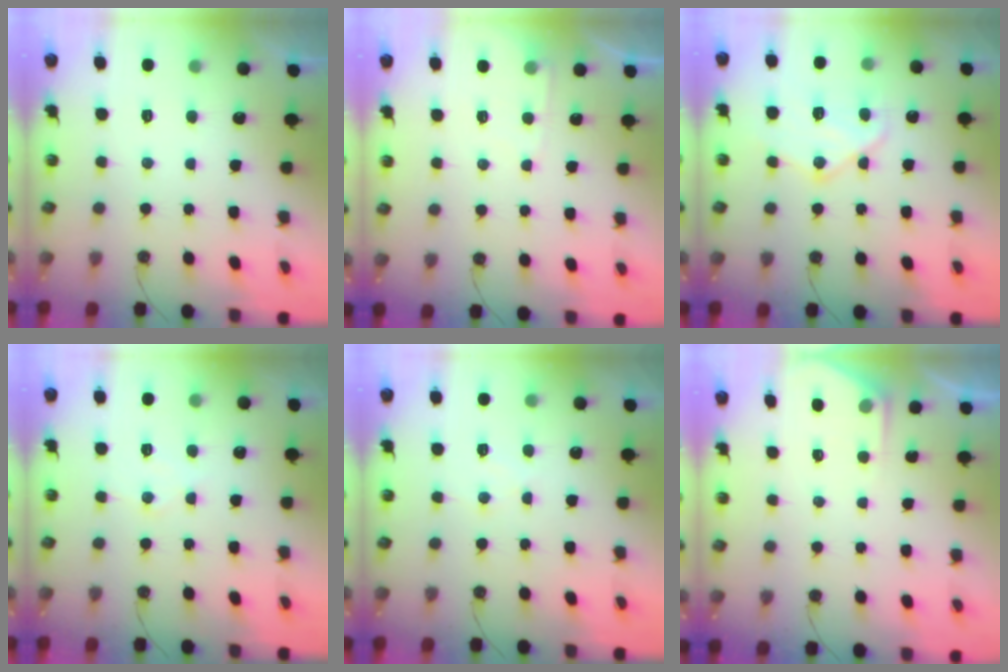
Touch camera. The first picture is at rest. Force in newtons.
{"total": 3.7, "press": 3.6, "slide": 0.4}
{"total": 13.3, "press": 13.3, "slide": 1.0}
{"total": 6.5, "press": 6.4, "slide": 0.7}
{"total": 4.7, "press": 4.7, "slide": 0.6}
{"total": 2.7, "press": 2.7, "slide": 0.3}